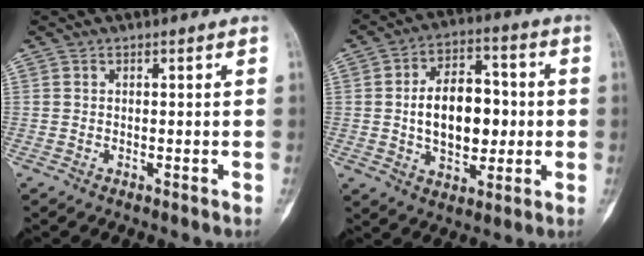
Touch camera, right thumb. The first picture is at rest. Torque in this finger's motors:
{"motor_torque": [-0.19, 0.61, 0.18, -0.12, 0.31]}